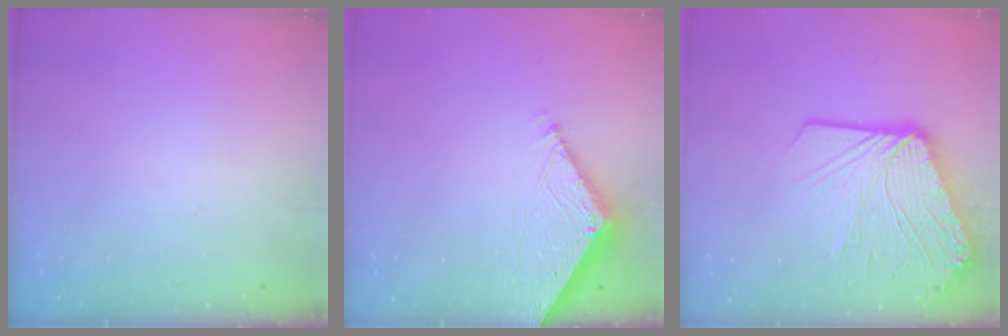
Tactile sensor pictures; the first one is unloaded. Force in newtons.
{"total": 6.6, "press": 6.6, "slide": 0.1}
{"total": 21.3, "press": 21.2, "slide": 2.4}